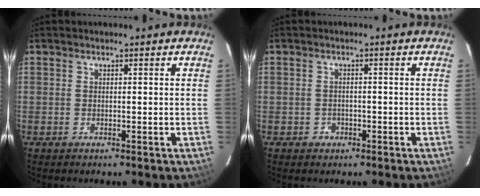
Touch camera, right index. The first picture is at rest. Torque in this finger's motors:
{"motor_torque": [0.07, 0.03, -0.06, -0.07]}